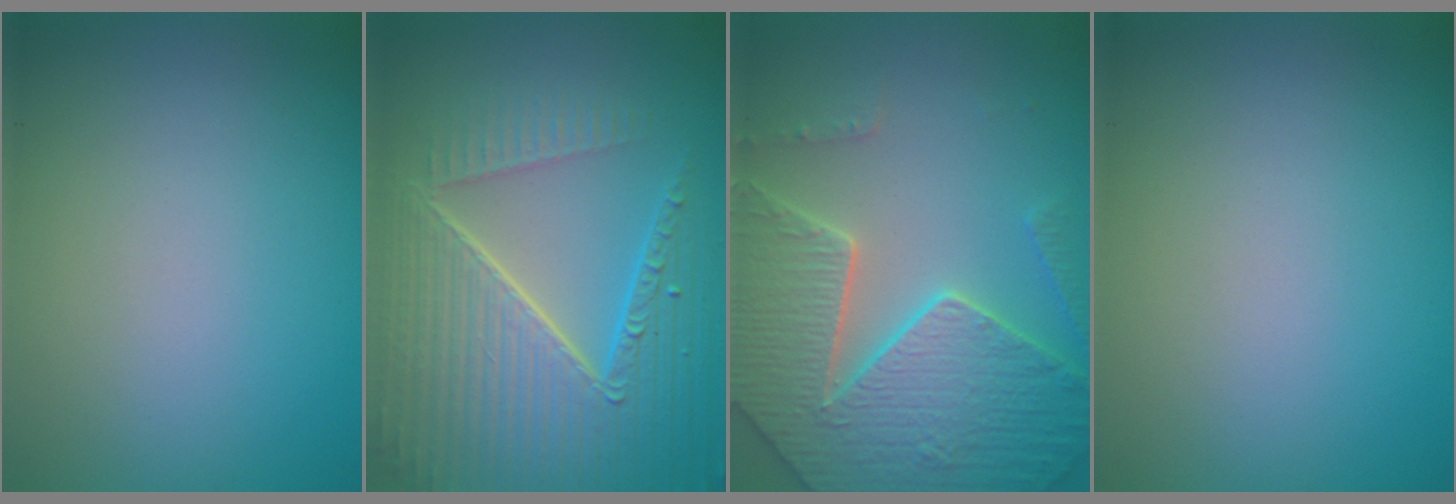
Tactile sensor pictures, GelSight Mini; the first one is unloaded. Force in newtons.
{"total": 9.0, "press": 6.2, "slide": 6.6}
{"total": 7.6, "press": 7.3, "slide": 1.9}
{"total": 0.0}